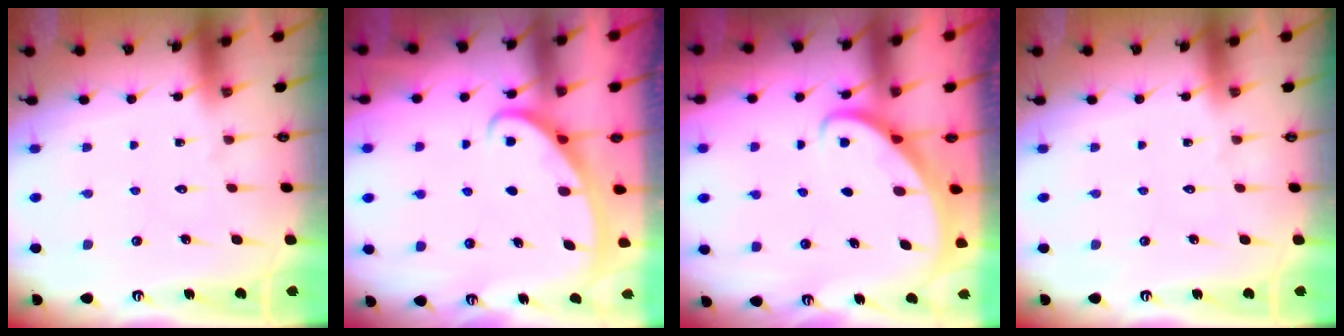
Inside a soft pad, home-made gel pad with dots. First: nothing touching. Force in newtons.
{"total": 2.6, "press": 2.5, "slide": 0.4}
{"total": 2.7, "press": 2.7, "slide": 0.3}
{"total": 0.0}